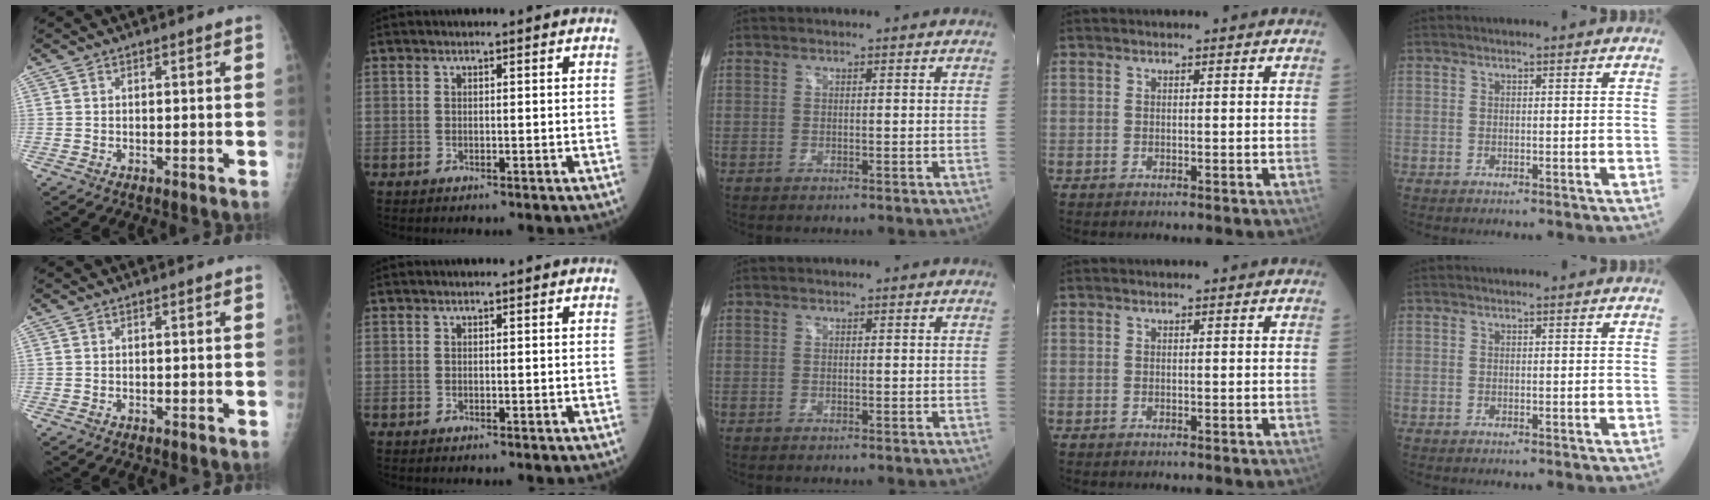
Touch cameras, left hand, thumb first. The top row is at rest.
{}